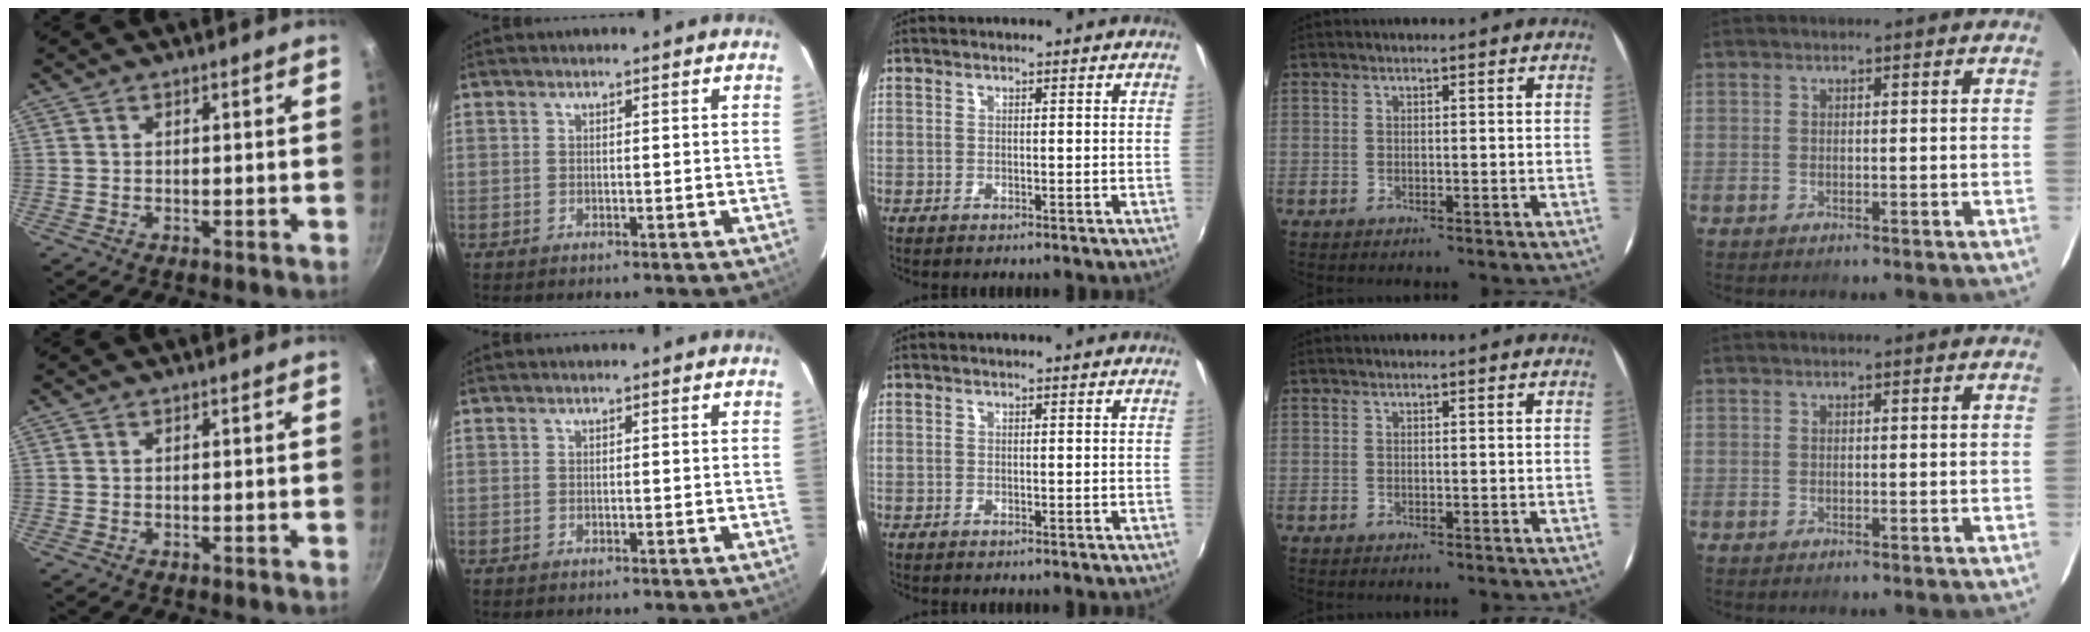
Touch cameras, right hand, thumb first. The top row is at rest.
{}